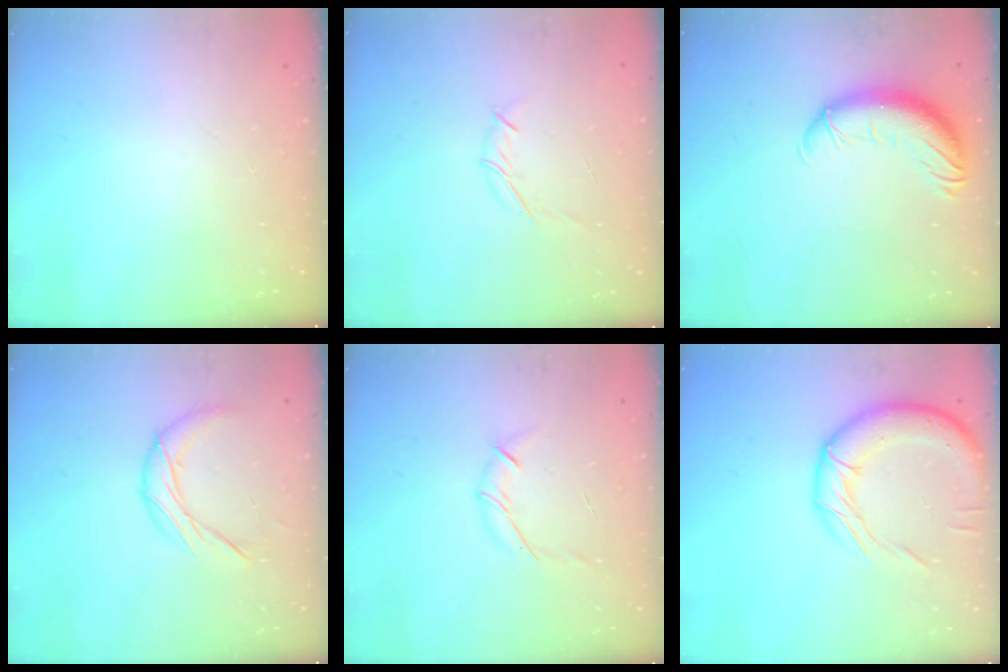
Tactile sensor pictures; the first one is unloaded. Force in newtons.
{"total": 4.0, "press": 3.9, "slide": 0.9}
{"total": 12.5, "press": 12.0, "slide": 3.5}
{"total": 9.2, "press": 9.2, "slide": 0.4}
{"total": 6.7, "press": 6.5, "slide": 1.6}
{"total": 17.0, "press": 16.8, "slide": 2.6}